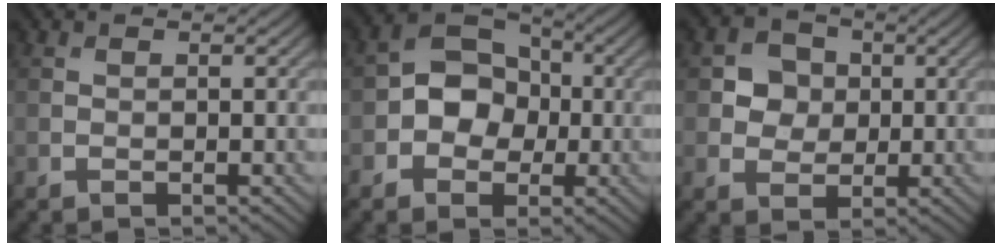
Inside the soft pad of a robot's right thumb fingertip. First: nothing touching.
{"total": 6.5, "force": [-0.8, 5.3, 3.6], "torque": [-0.054, 0.011, -0.034]}
{"total": 4.3, "force": [0.6, 3.9, 1.7], "torque": [-0.033, 0.005, 0.001]}